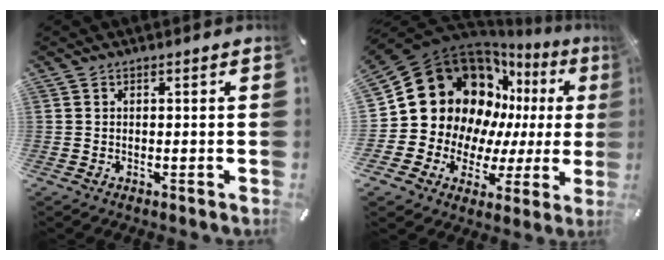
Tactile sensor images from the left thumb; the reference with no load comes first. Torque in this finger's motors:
{"motor_torque": [1.59, 3.42, 2.03, 0.02, 0.68]}